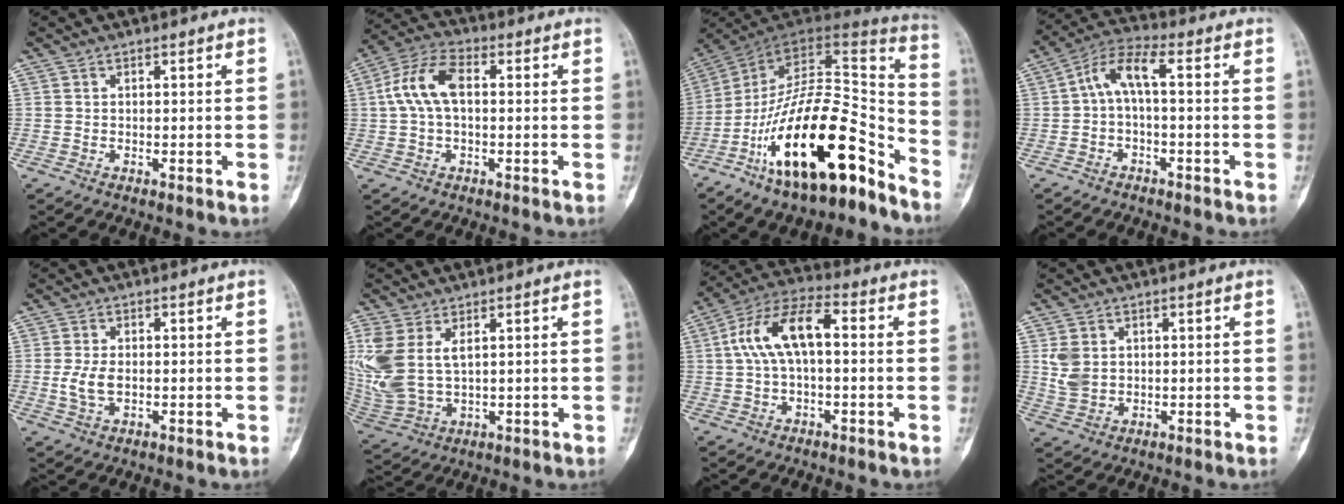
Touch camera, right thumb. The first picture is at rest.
{"total": 9.3, "force": [0.8, 5.0, 7.7], "torque": [-0.164, 0.029, 0.011]}
{"total": 25.5, "force": [-14.8, 9.5, 18.5], "torque": [-0.269, 0.101, -0.244]}
{"total": 6.8, "force": [-0.3, 2.3, 6.4], "torque": [-0.129, 0.040, -0.014]}
{"total": 4.1, "force": [-0.3, 2.4, 3.4], "torque": [-0.074, -0.003, -0.004]}
{"total": 12.7, "force": [3.7, 7.3, 9.7], "torque": [-0.236, -0.006, 0.091]}
{"total": 11.9, "force": [1.2, 5.6, 10.5], "torque": [-0.208, 0.042, 0.014]}
{"total": 4.9, "force": [1.2, 3.7, 3.0], "torque": [-0.052, -0.003, 0.032]}